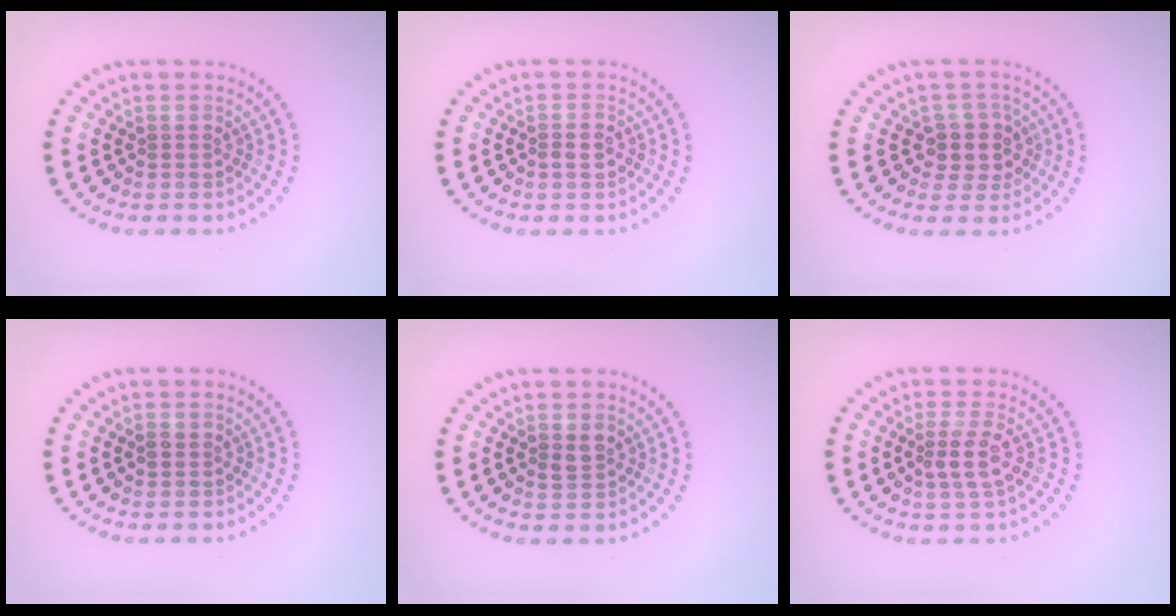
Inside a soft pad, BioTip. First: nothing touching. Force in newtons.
{"total": 1.0, "press": 1.0, "slide": 0.1}
{"total": 2.9, "press": 2.4, "slide": 1.5}
{"total": 0.7, "press": 0.7, "slide": 0.1}
{"total": 1.5, "press": 1.5, "slide": 0.3}
{"total": 2.5, "press": 2.2, "slide": 1.2}